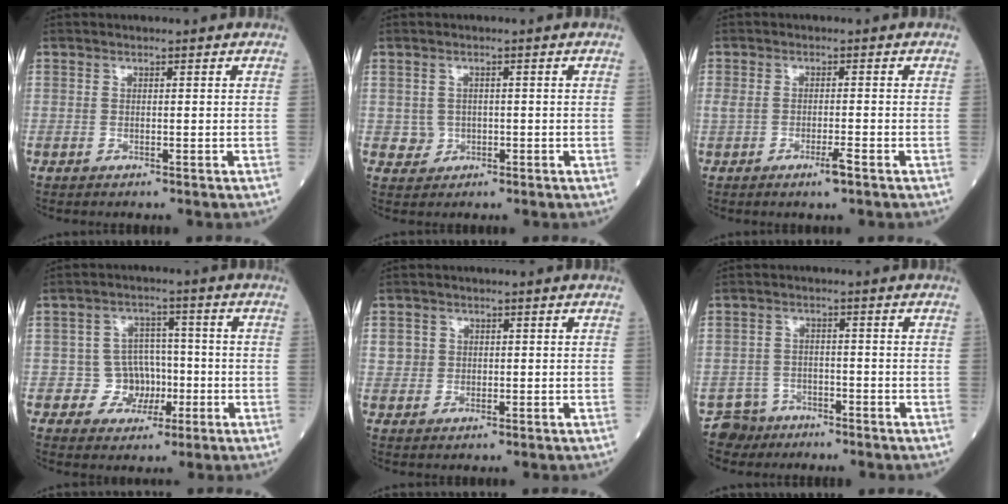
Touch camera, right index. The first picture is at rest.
{"total": 2.2, "force": [-0.1, 2.1, 0.5], "torque": [-0.004, 0.004, 0.002]}
{"total": 2.9, "force": [-1.4, 0.3, 2.5], "torque": [-0.048, -0.004, -0.024]}
{"total": 5.5, "force": [-1.3, 5.2, 1.0], "torque": [-0.001, 0.015, -0.018]}
{"total": 2.4, "force": [0.3, 2.3, 0.5], "torque": [-0.004, 0.004, 0.007]}
{"total": 4.1, "force": [-3.0, 2.7, -0.9], "torque": [0.018, 0.007, -0.055]}